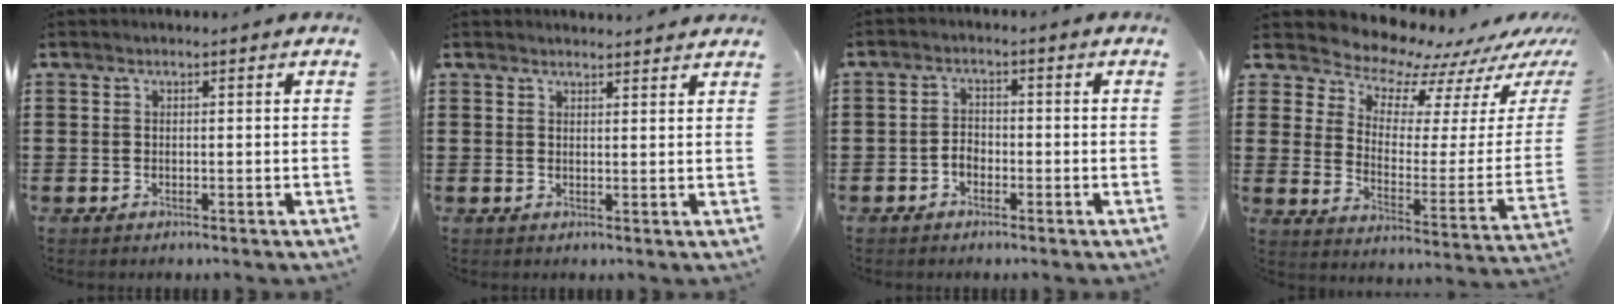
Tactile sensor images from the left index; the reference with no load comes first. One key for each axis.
{"total": 1.7, "fx": 1.7, "fy": 0.1, "fz": 0.2, "tx": -0.008, "ty": 0.000, "tz": 0.034}
{"total": 2.0, "fx": -1.2, "fy": 1.2, "fz": 1.1, "tx": -0.025, "ty": 0.005, "tz": -0.025}
{"total": 7.7, "fx": 7.4, "fy": 2.3, "fz": 0.5, "tx": -0.043, "ty": -0.075, "tz": 0.126}